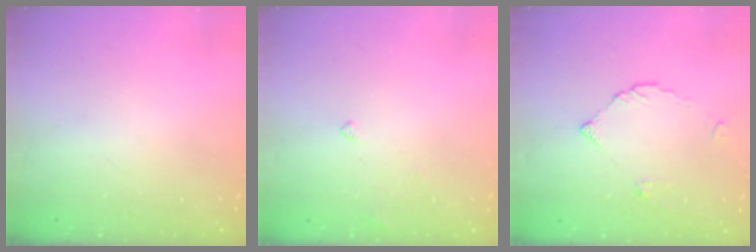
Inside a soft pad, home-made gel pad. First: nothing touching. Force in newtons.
{"total": 3.0, "press": 3.0, "slide": 0.2}
{"total": 2.9, "press": 2.9, "slide": 0.2}